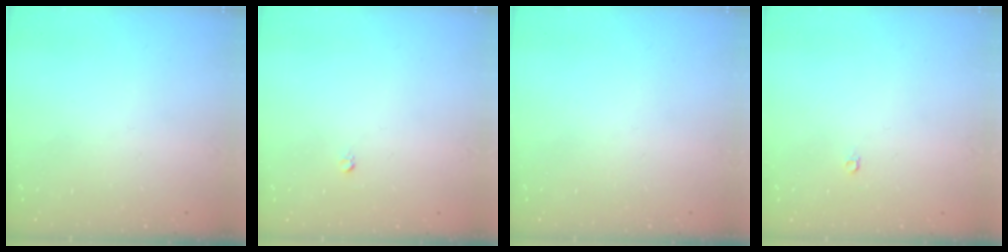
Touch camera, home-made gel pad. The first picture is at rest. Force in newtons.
{"total": 2.5, "press": 2.5, "slide": 0.2}
{"total": 0.0}
{"total": 3.2, "press": 3.2, "slide": 0.2}